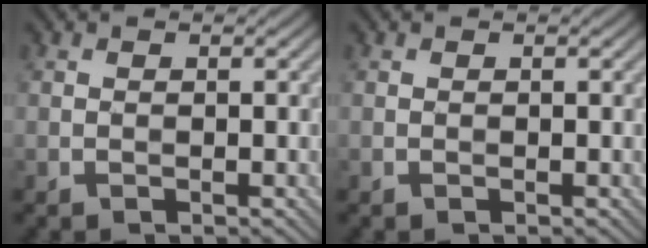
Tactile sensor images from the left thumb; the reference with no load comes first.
{"total": 0.0}